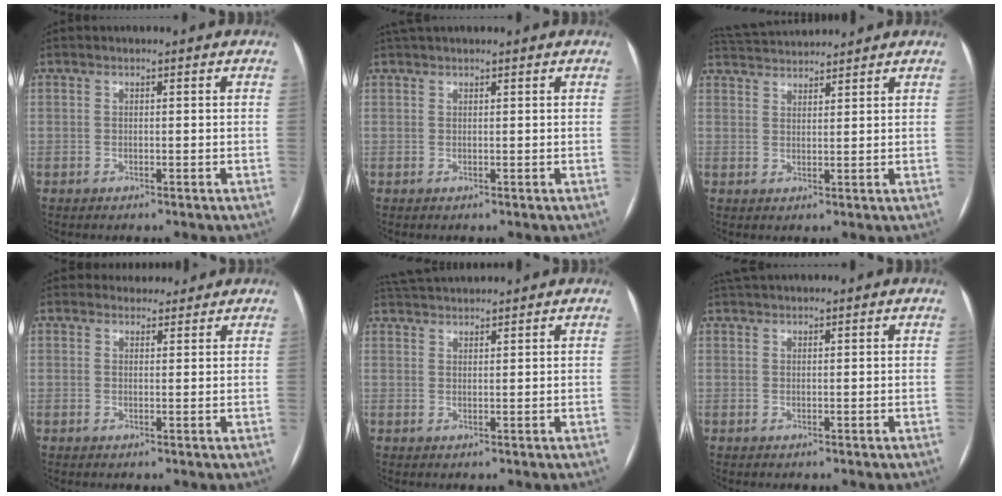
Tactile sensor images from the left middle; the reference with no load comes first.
{"total": 3.0, "force": [2.7, 0.4, 1.2], "torque": [-0.017, 0.039, 0.048]}
{"total": 7.4, "force": [7.2, 0.5, 1.6], "torque": [-0.037, 0.032, 0.121]}
{"total": 3.2, "force": [2.9, 1.3, -0.2], "torque": [0.006, 0.008, 0.035]}
{"total": 6.4, "force": [6.2, 0.5, 1.6], "torque": [-0.033, 0.036, 0.106]}
{"total": 4.4, "force": [4.1, 0.8, 1.6], "torque": [-0.023, 0.043, 0.066]}